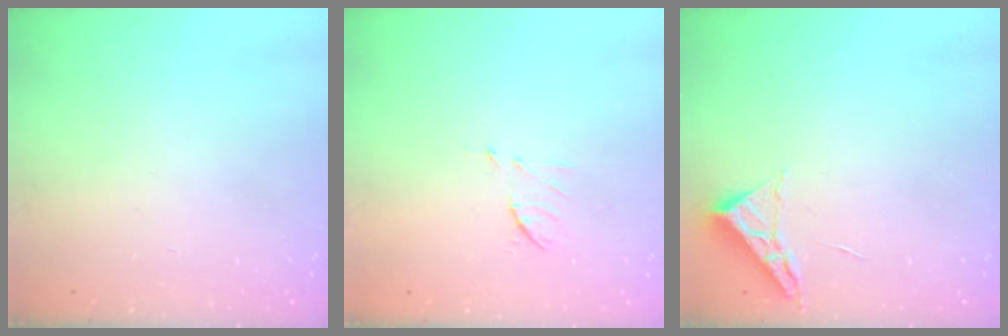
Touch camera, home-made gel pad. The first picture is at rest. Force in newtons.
{"total": 6.0, "press": 5.9, "slide": 0.6}
{"total": 3.8, "press": 3.8, "slide": 0.5}